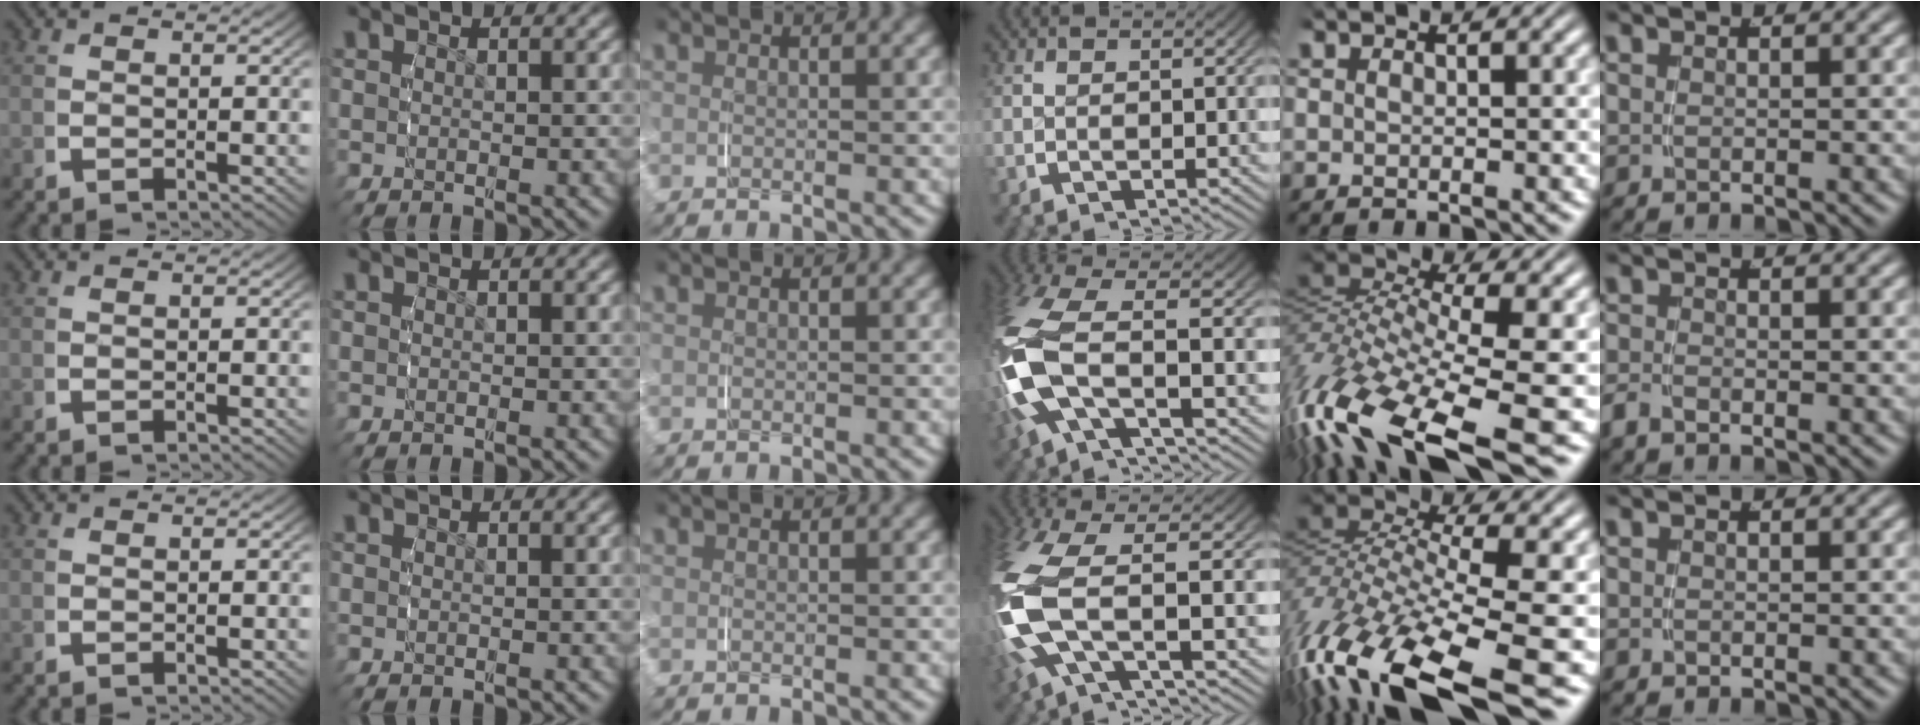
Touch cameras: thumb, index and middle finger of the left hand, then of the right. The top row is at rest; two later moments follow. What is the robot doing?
{"motion": "grasp_and_lifting", "object": "pencil case"}